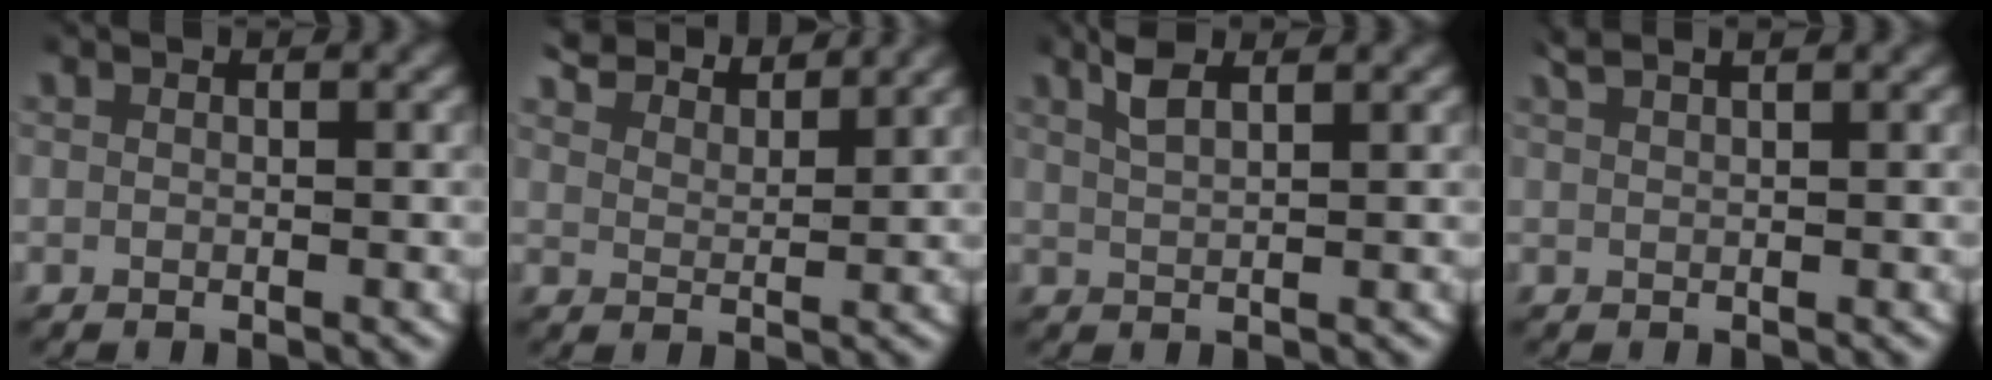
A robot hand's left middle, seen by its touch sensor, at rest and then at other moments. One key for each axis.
{"total": 4.7, "fx": 4.4, "fy": 0.9, "fz": 1.5, "tx": -0.031, "ty": 0.003, "tz": 0.075}
{"total": 2.4, "fx": 1.8, "fy": 0.4, "fz": 1.5, "tx": -0.036, "ty": 0.002, "tz": 0.032}
{"total": 2.5, "fx": 2.1, "fy": 0.5, "fz": 1.3, "tx": -0.030, "ty": 0.008, "tz": 0.035}